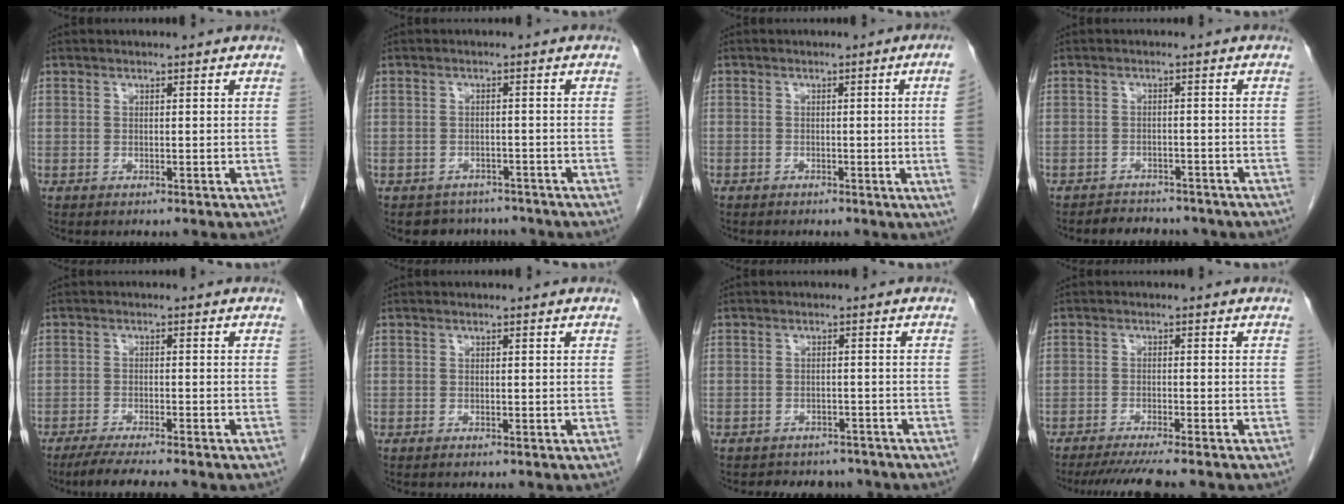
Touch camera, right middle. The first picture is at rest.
{"total": 5.0, "force": [-4.2, 2.7, 0.1], "torque": [0.003, 0.012, -0.054]}
{"total": 4.9, "force": [-0.7, -1.4, 4.6], "torque": [-0.040, -0.006, -0.012]}
{"total": 6.7, "force": [-5.9, 2.8, 1.4], "torque": [-0.019, 0.005, -0.069]}
{"total": 7.0, "force": [-5.8, 0.1, 3.8], "torque": [-0.056, -0.017, -0.093]}
{"total": 0.0}
{"total": 6.8, "force": [-6.1, 2.9, 0.7], "torque": [-0.006, 0.008, -0.070]}
{"total": 8.0, "force": [-6.9, -0.1, 4.1], "torque": [-0.051, -0.020, -0.108]}